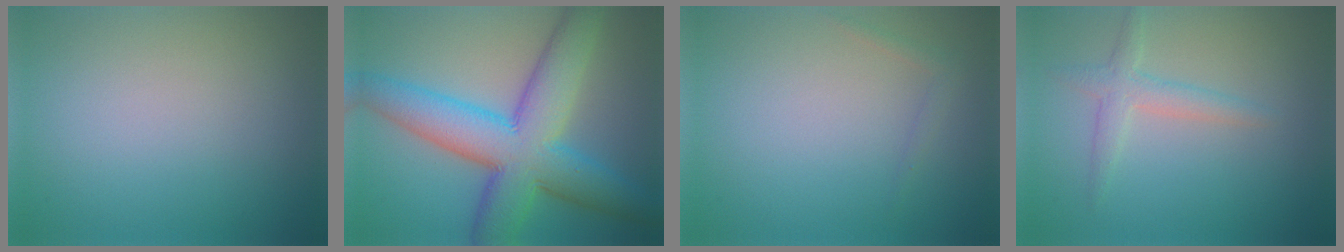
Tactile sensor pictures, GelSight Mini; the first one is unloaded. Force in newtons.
{"total": 11.1, "press": 11.1, "slide": 0.4}
{"total": 0.7, "press": 0.7, "slide": 0.1}
{"total": 2.2, "press": 2.2, "slide": 0.1}